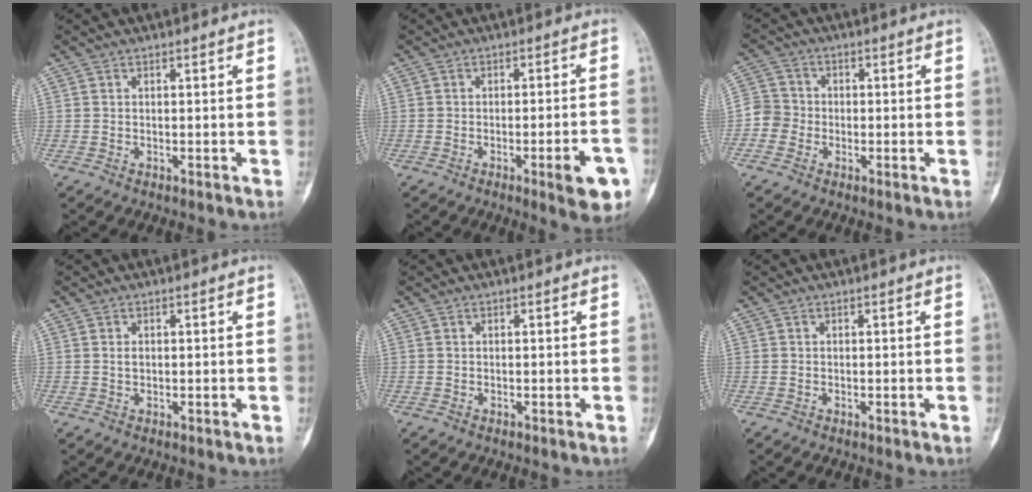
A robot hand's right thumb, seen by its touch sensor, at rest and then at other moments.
{"total": 7.9, "force": [-3.5, 1.7, 6.9], "torque": [-0.079, 0.011, -0.042]}
{"total": 4.6, "force": [-1.5, 4.3, 0.7], "torque": [0.010, 0.013, -0.043]}
{"total": 0.9, "force": [0.1, 0.6, 0.7], "torque": [-0.006, 0.000, 0.004]}
{"total": 0.0}
{"total": 0.0}